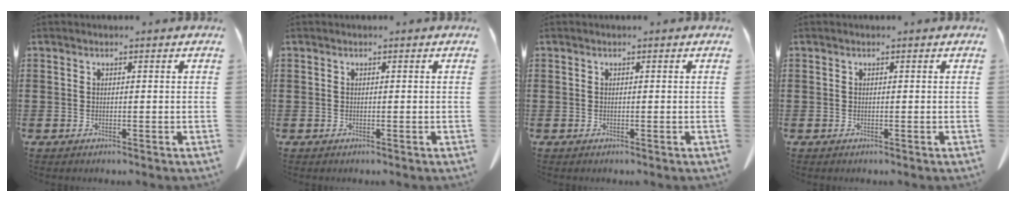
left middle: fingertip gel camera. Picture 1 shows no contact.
{"total": 0.0}
{"total": 0.0}
{"total": 0.0}